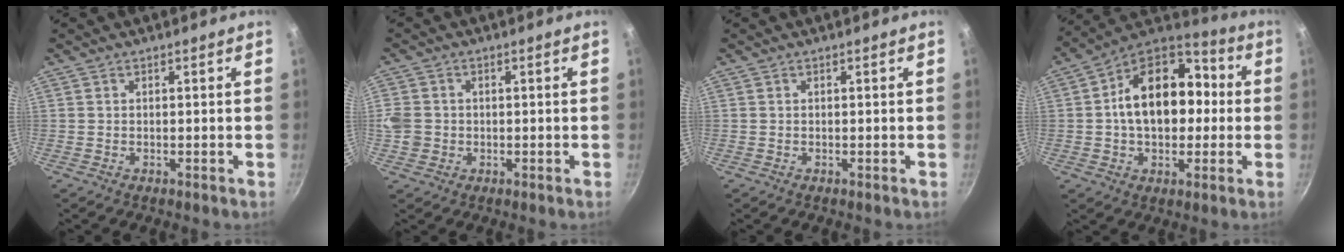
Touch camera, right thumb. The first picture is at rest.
{"total": 5.0, "force": [-0.4, 4.4, 2.3], "torque": [-0.040, 0.010, -0.004]}
{"total": 0.0}
{"total": 18.6, "force": [1.0, 12.1, 14.0], "torque": [-0.180, 0.036, 0.007]}